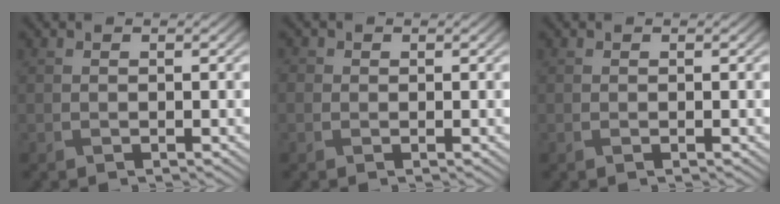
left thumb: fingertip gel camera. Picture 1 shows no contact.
{"total": 0.6, "force": [0.1, 0.6, 0.1], "torque": [0.002, -0.001, -0.002]}
{"total": 0.0}